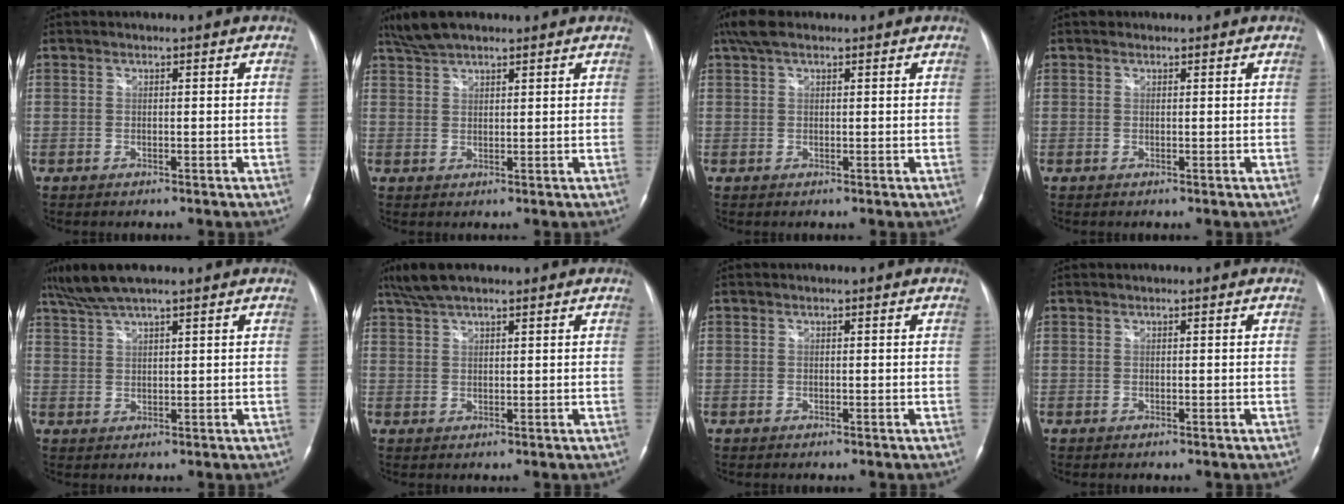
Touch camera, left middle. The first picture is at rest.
{"total": 5.3, "force": [4.4, 1.4, 2.6], "torque": [-0.062, 0.016, 0.085]}
{"total": 4.2, "force": [2.9, 1.5, 2.6], "torque": [-0.060, 0.025, 0.055]}
{"total": 0.6, "force": [0.4, 0.4, 0.0], "torque": [-0.003, 0.002, 0.004]}
{"total": 6.7, "force": [5.5, 0.6, 3.9], "torque": [-0.082, 0.031, 0.101]}
{"total": 5.8, "force": [4.6, 1.4, 3.3], "torque": [-0.072, 0.022, 0.085]}
{"total": 0.0}
{"total": 0.0}